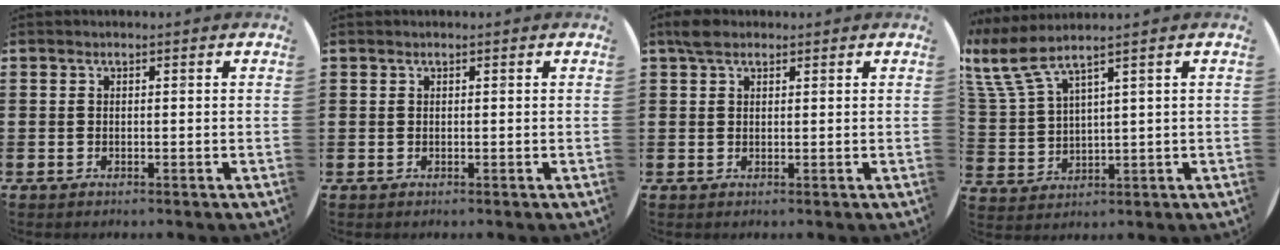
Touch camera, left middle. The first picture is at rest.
{"total": 0.0}
{"total": 2.3, "force": [1.8, 1.0, 1.0], "torque": [-0.015, 0.003, 0.031]}
{"total": 5.4, "force": [3.9, 0.8, 3.7], "torque": [-0.096, -0.015, 0.060]}